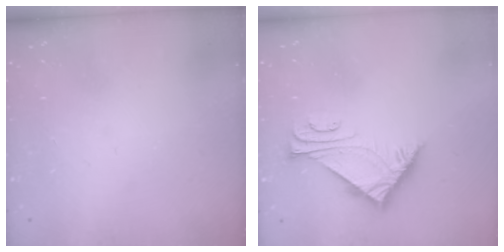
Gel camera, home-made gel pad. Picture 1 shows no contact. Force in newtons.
{"total": 5.7, "press": 5.6, "slide": 0.7}